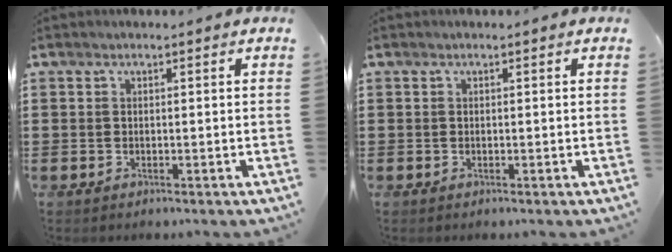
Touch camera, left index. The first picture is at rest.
{"total": 0.0}